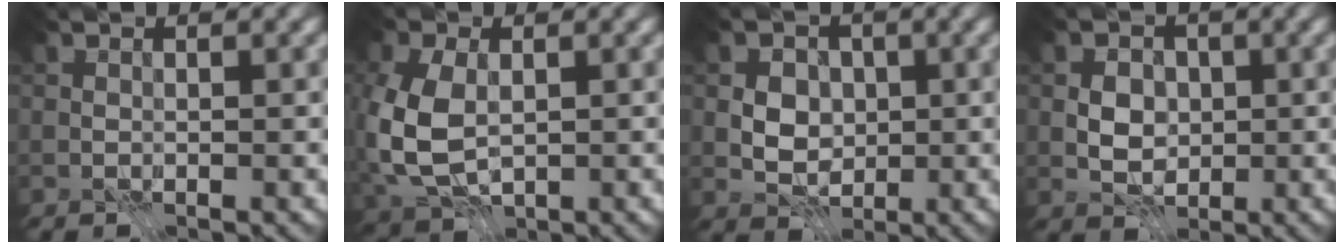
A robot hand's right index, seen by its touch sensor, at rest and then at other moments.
{"total": 7.5, "force": [-0.5, 5.1, 5.5], "torque": [-0.146, -0.003, -0.009]}
{"total": 4.8, "force": [0.2, 4.0, 2.7], "torque": [-0.027, 0.013, -0.006]}
{"total": 3.2, "force": [-0.5, 2.5, 2.0], "torque": [-0.025, 0.000, -0.015]}